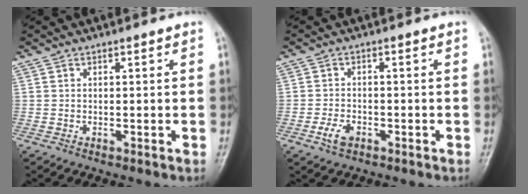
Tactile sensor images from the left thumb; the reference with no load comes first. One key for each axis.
{"total": 3.5, "fx": -1.7, "fy": 2.1, "fz": 2.2, "tx": -0.042, "ty": 0.007, "tz": -0.031}